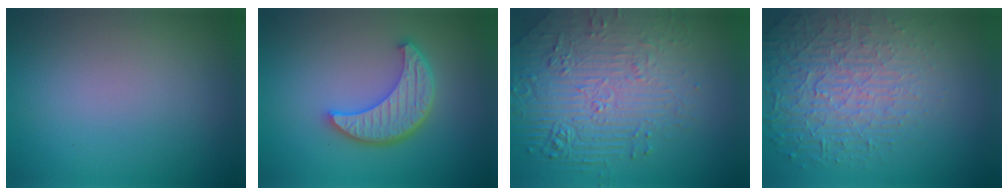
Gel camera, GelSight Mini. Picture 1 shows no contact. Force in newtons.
{"total": 5.6, "press": 4.3, "slide": 3.7}
{"total": 6.6, "press": 5.4, "slide": 3.8}
{"total": 6.5, "press": 5.1, "slide": 4.1}